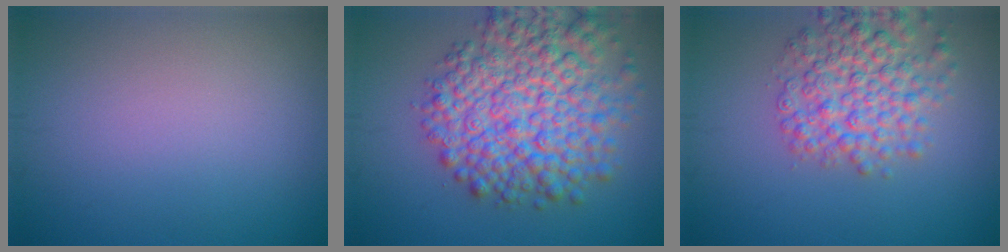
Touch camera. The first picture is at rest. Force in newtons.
{"total": 9.9, "press": 9.9, "slide": 0.3}
{"total": 5.7, "press": 5.7, "slide": 0.2}